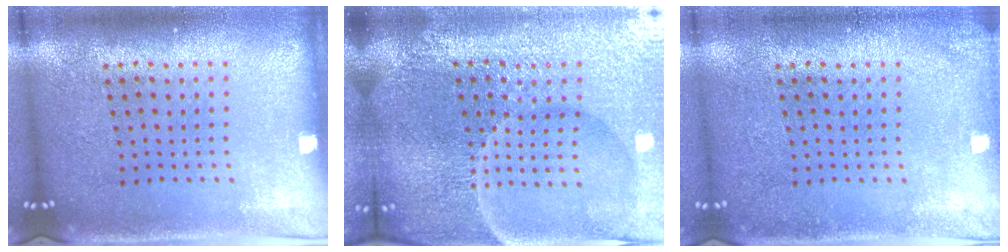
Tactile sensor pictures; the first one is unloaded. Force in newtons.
{"total": 6.6, "press": 5.9, "slide": 3.0}
{"total": 1.1, "press": 1.1, "slide": 0.1}